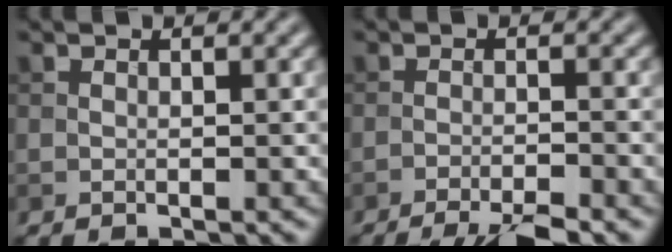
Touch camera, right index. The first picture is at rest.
{"total": 6.0, "force": [-4.8, 0.9, 3.4], "torque": [-0.054, -0.013, -0.082]}